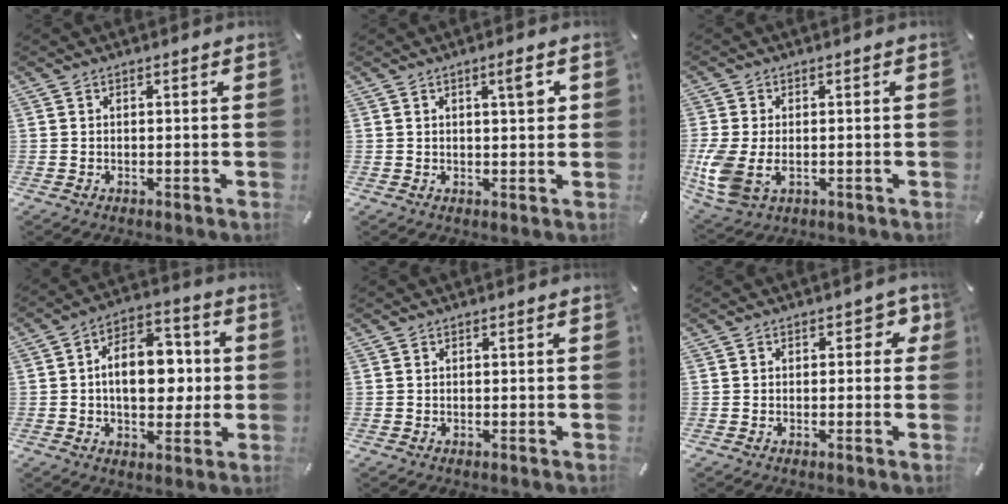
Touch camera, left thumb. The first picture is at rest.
{"total": 4.3, "force": [1.4, 1.2, 3.9], "torque": [-0.055, -0.005, 0.016]}
{"total": 8.2, "force": [-1.5, 5.5, 5.9], "torque": [-0.149, -0.007, -0.024]}
{"total": 14.0, "force": [0.1, 9.0, 10.7], "torque": [-0.159, 0.001, 0.005]}
{"total": 0.0}
{"total": 3.4, "force": [0.3, 2.4, 2.4], "torque": [-0.024, 0.004, -0.003]}